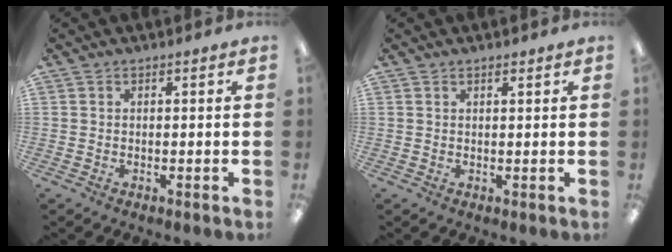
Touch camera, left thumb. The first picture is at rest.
{"total": 0.9, "force": [0.8, 0.2, 0.4], "torque": [-0.008, 0.000, 0.014]}